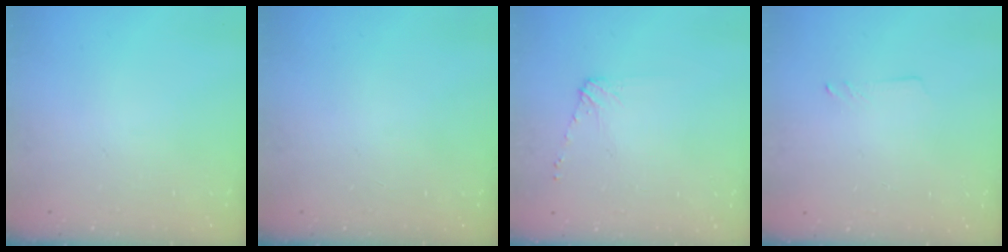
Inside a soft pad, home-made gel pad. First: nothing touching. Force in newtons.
{"total": 0.0}
{"total": 6.2, "press": 6.1, "slide": 0.8}
{"total": 1.3, "press": 1.2, "slide": 0.1}